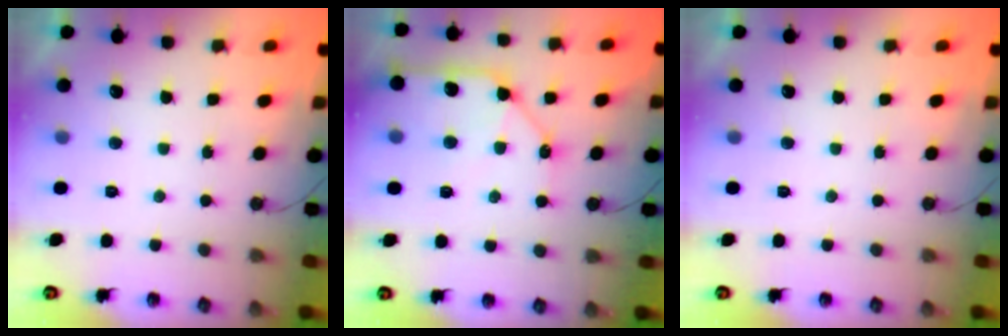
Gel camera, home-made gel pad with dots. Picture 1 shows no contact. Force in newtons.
{"total": 13.3, "press": 13.2, "slide": 1.9}
{"total": 0.0}